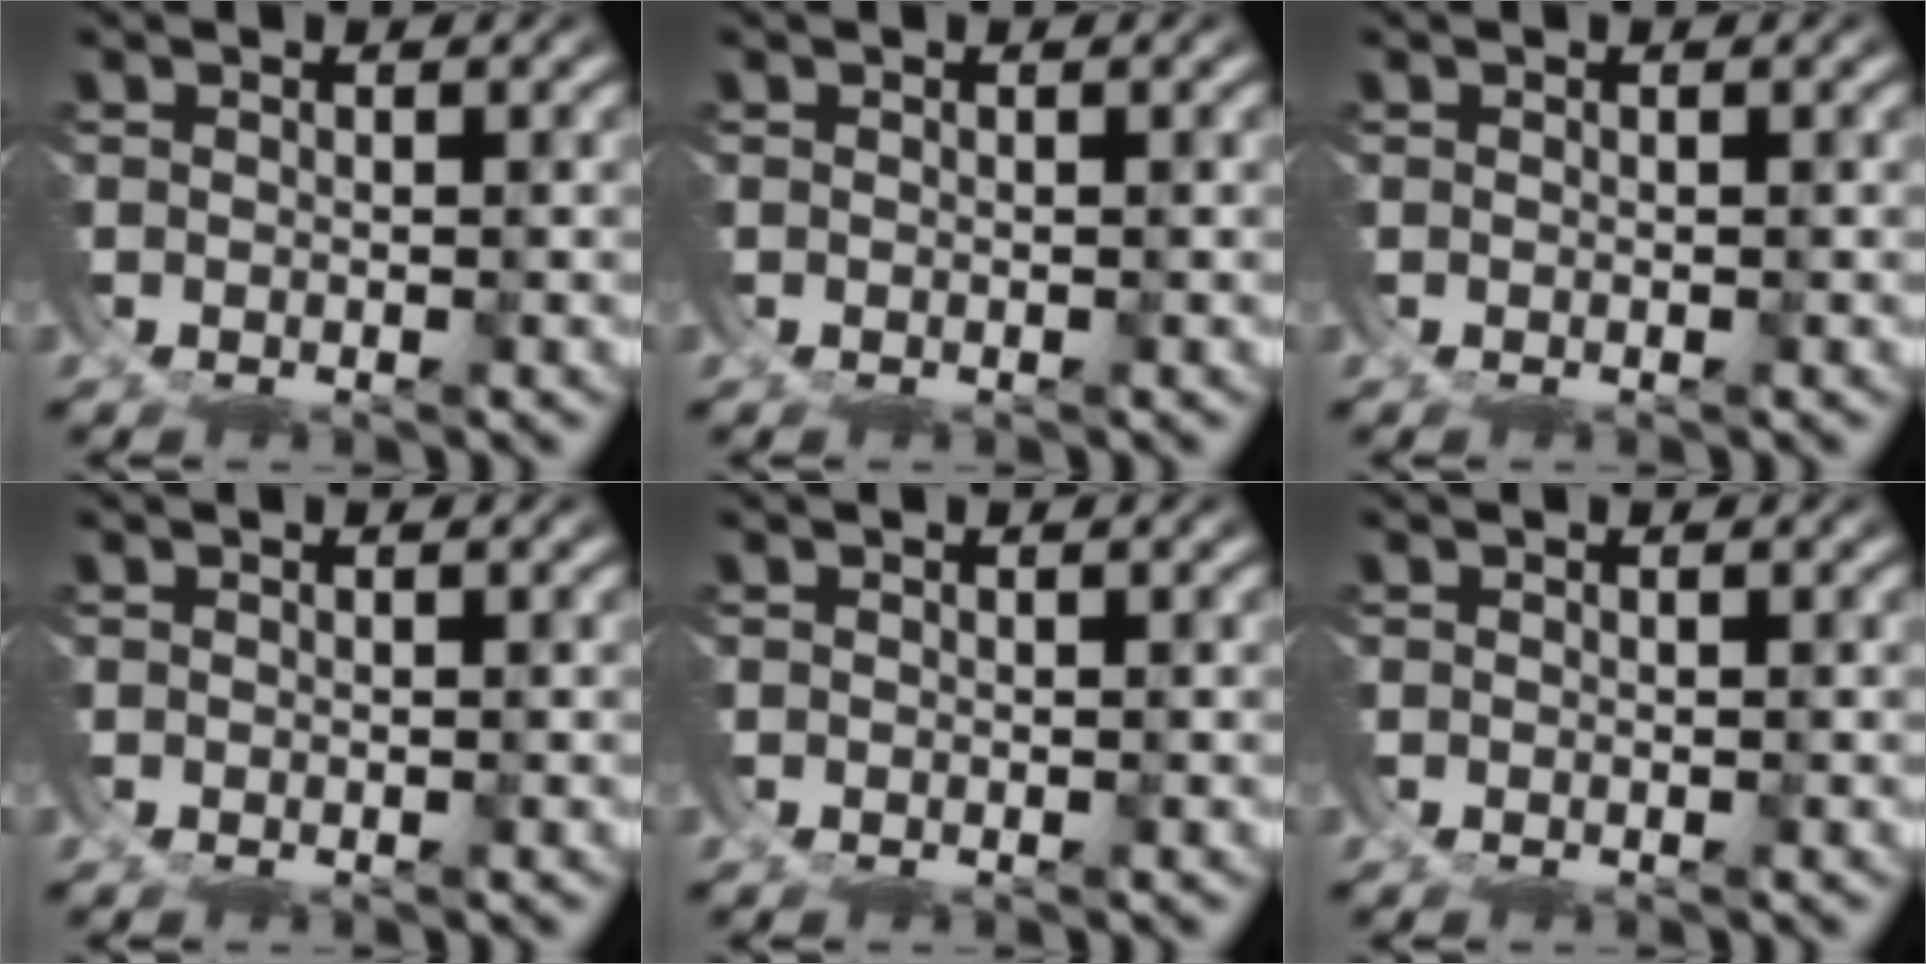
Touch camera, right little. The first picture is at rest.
{"total": 0.0}
{"total": 0.0}
{"total": 0.0}
{"total": 0.0}
{"total": 0.0}